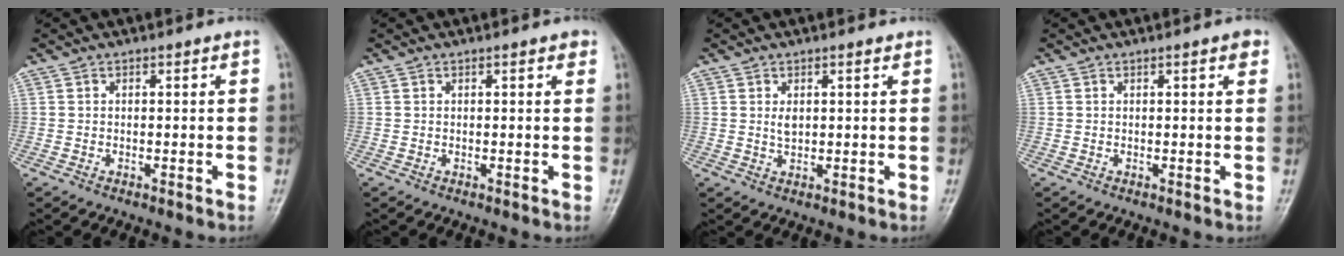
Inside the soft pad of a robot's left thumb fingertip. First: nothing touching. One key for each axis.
{"total": 1.0, "fx": 0.6, "fy": 0.4, "fz": 0.7, "tx": -0.003, "ty": 0.001, "tz": 0.005}
{"total": 2.0, "fx": 0.8, "fy": 1.1, "fz": 1.5, "tx": -0.019, "ty": -0.008, "tz": 0.020}
{"total": 1.4, "fx": 0.7, "fy": 0.3, "fz": 1.2, "tx": -0.010, "ty": 0.000, "tz": 0.009}